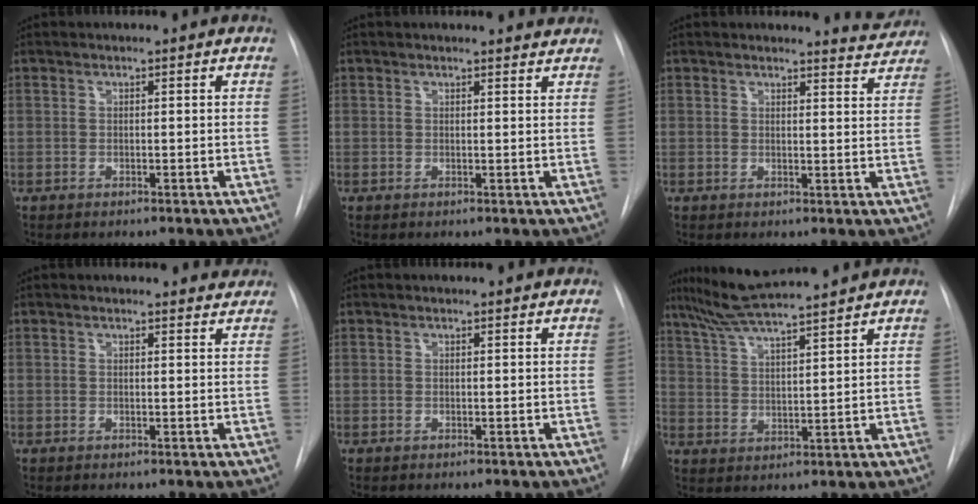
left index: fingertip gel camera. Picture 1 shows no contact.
{"total": 3.2, "force": [3.2, 0.4, 0.4], "torque": [-0.008, -0.002, 0.022]}
{"total": 3.6, "force": [3.5, 0.3, -0.4], "torque": [0.006, -0.034, 0.022]}
{"total": 5.0, "force": [4.8, 1.1, 0.7], "torque": [0.004, -0.006, 0.032]}
{"total": 1.3, "force": [1.3, 0.1, 0.2], "torque": [-0.011, 0.006, 0.009]}
{"total": 12.1, "force": [10.5, -0.6, 6.0], "torque": [-0.113, 0.017, 0.175]}